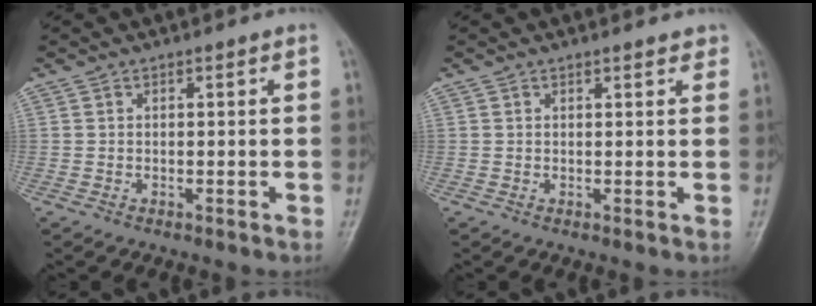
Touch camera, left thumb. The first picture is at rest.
{"total": 1.7, "force": [1.4, 0.6, 0.8], "torque": [-0.003, -0.004, 0.015]}